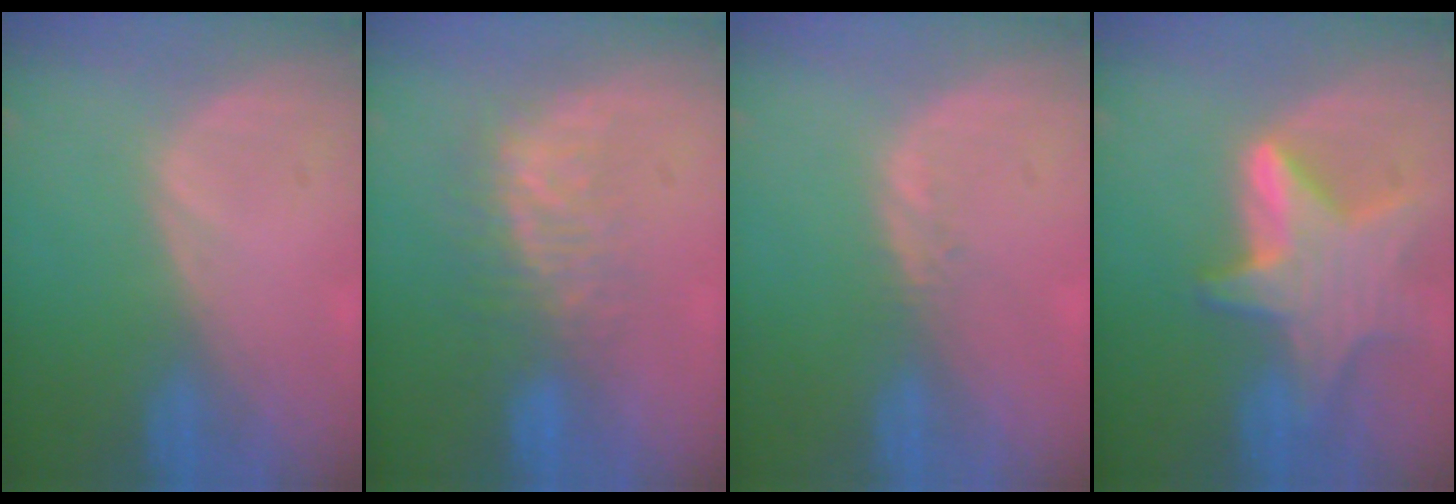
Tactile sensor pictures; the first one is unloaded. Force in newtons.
{"total": 7.9, "press": 6.9, "slide": 4.0}
{"total": 0.9, "press": 0.8, "slide": 0.4}
{"total": 9.1, "press": 9.1, "slide": 0.8}